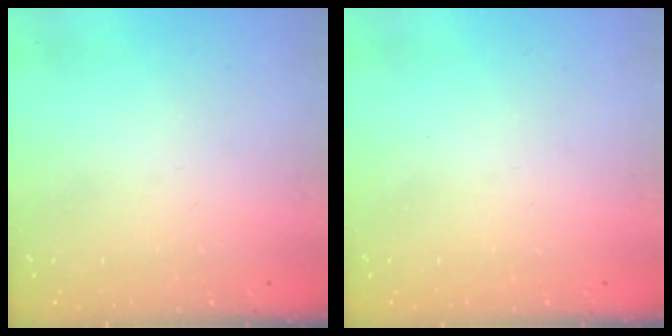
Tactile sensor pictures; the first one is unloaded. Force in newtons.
{"total": 0.0}